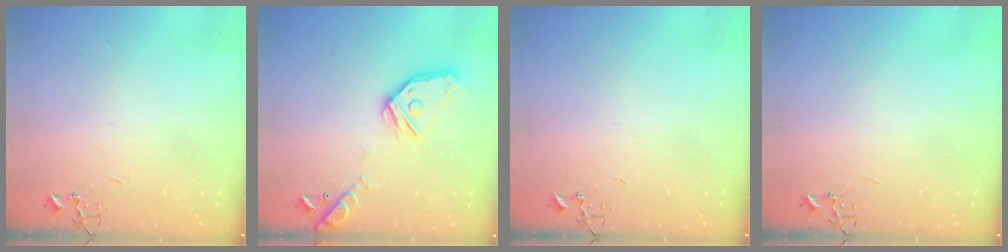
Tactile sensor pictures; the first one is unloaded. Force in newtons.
{"total": 18.0, "press": 17.8, "slide": 2.3}
{"total": 0.0}
{"total": 0.0}